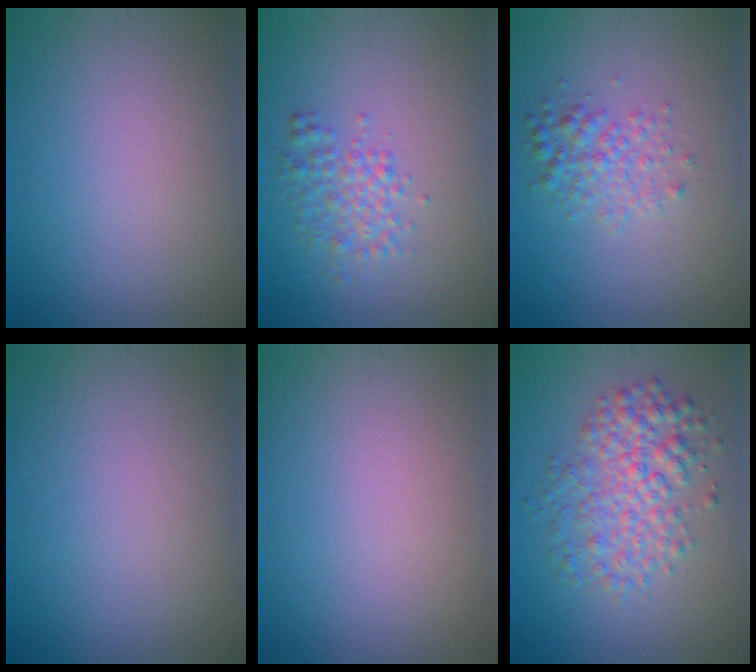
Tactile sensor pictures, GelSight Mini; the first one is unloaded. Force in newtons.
{"total": 2.5, "press": 2.5, "slide": 0.0}
{"total": 2.5, "press": 2.5, "slide": 0.0}
{"total": 0.0}
{"total": 0.0}
{"total": 4.8, "press": 4.8, "slide": 0.0}